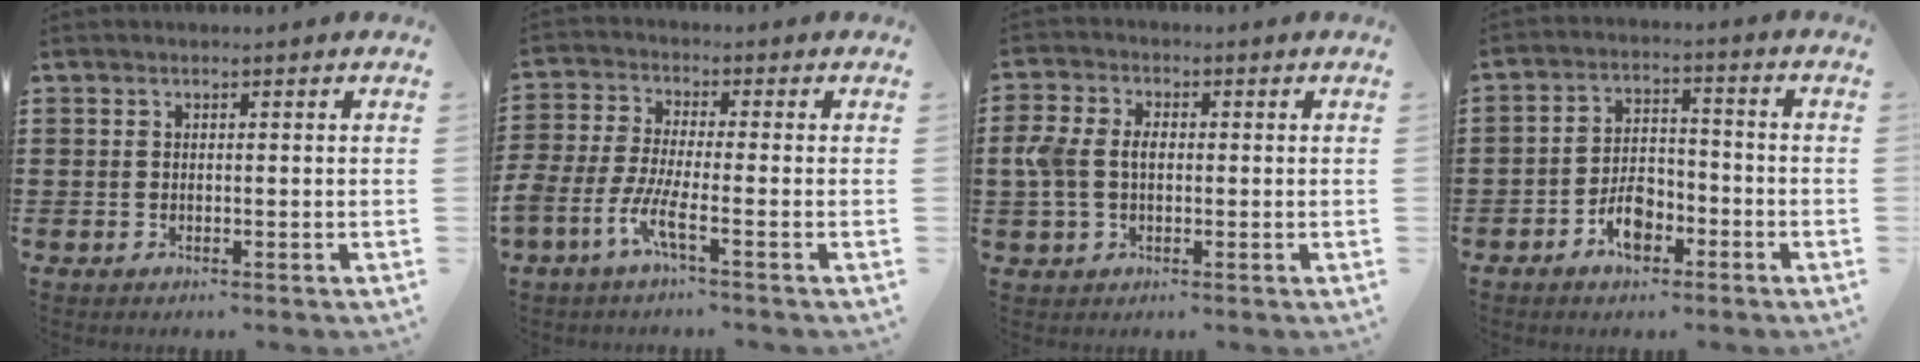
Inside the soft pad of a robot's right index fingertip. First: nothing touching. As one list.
[{"total": 5.6, "force": [-3.3, 0.8, 4.4], "torque": [-0.118, -0.017, -0.068]}, {"total": 4.5, "force": [0.0, 3.1, 3.2], "torque": [-0.089, 0.005, -0.008]}, {"total": 5.8, "force": [-3.0, 3.2, 3.8], "torque": [-0.064, 0.003, -0.057]}]